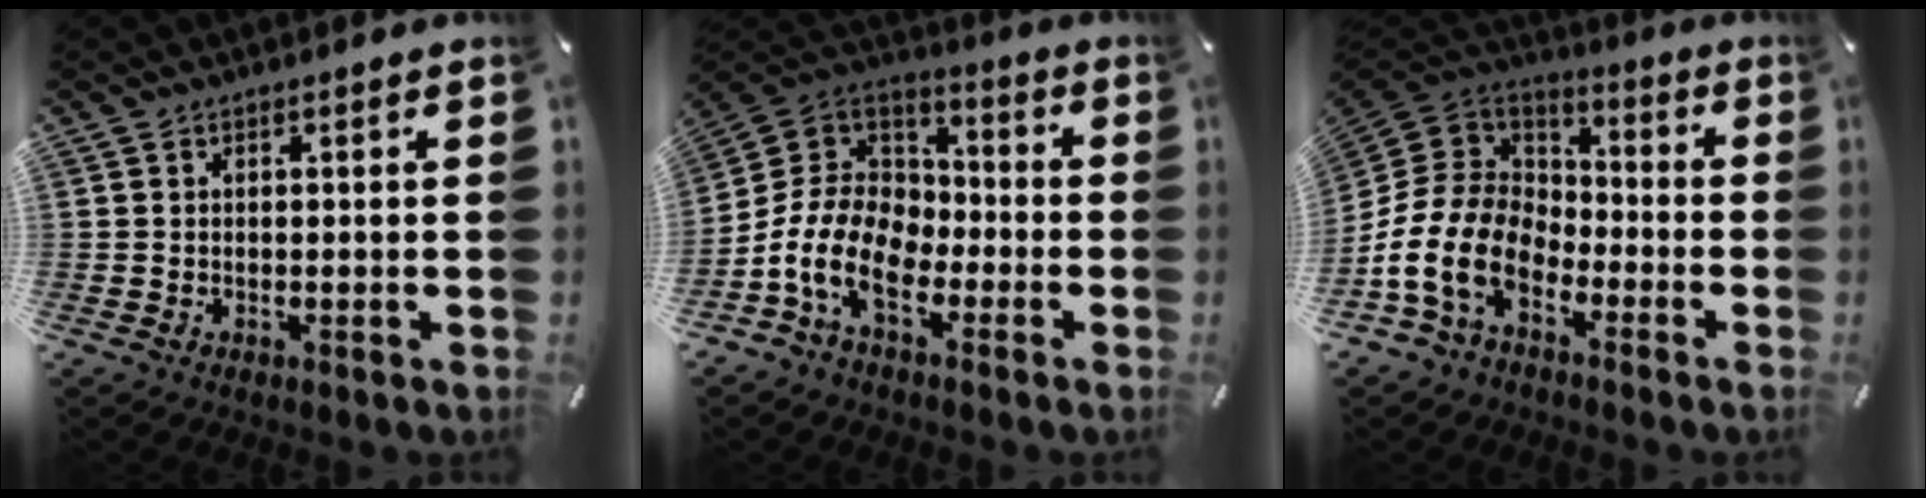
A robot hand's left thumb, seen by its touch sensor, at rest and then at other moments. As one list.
[{"total": 14.9, "force": [-7.8, 9.4, 8.6], "torque": [-0.197, 0.025, -0.146]}, {"total": 15.7, "force": [-8.5, 10.1, 8.4], "torque": [-0.195, 0.023, -0.156]}]